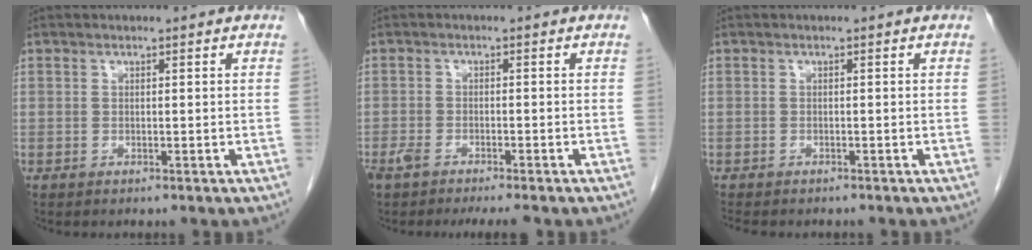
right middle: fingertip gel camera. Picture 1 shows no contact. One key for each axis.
{"total": 6.7, "fx": -5.4, "fy": 1.2, "fz": 3.8, "tx": -0.056, "ty": -0.006, "tz": -0.083}
{"total": 4.8, "fx": -4.1, "fy": 1.5, "fz": 1.9, "tx": -0.029, "ty": -0.008, "tz": -0.056}